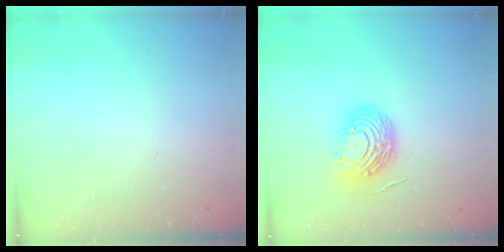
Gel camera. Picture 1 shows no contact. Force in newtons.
{"total": 12.6, "press": 12.5, "slide": 1.7}